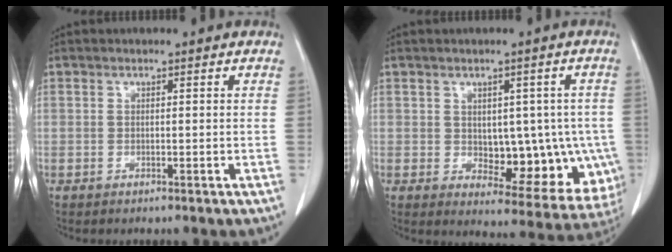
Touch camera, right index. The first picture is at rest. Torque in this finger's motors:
{"motor_torque": [0.41, 0.14, 0.18, 0.03]}